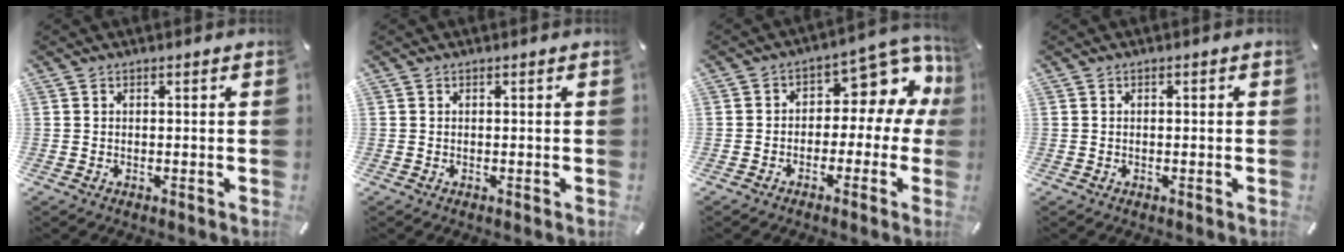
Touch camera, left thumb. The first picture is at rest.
{"total": 0.0}
{"total": 10.4, "force": [3.9, 6.3, 7.3], "torque": [-0.098, -0.027, 0.064]}
{"total": 0.6, "force": [-0.2, 0.3, 0.5], "torque": [-0.010, -0.001, -0.003]}